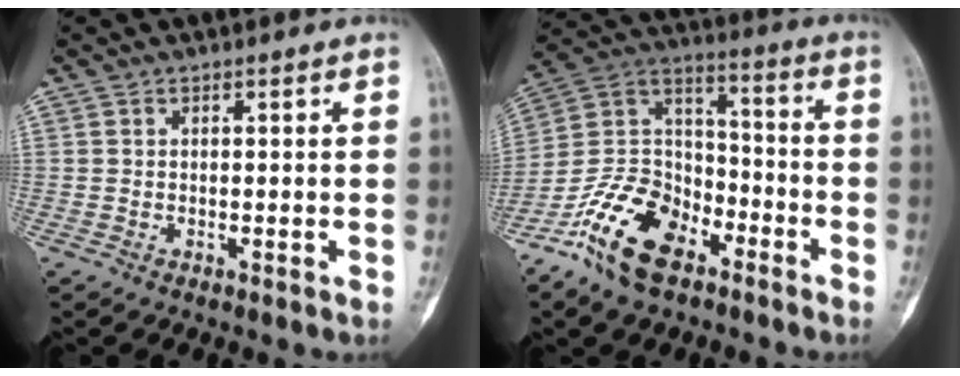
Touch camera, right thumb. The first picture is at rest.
{"total": 16.7, "force": [-10.1, 9.4, 9.5], "torque": [-0.161, 0.075, -0.195]}